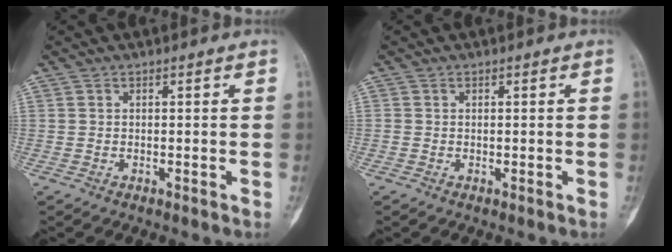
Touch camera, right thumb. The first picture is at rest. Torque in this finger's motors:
{"motor_torque": [-0.24, 0.17, 0.40, 0.06, -0.05]}